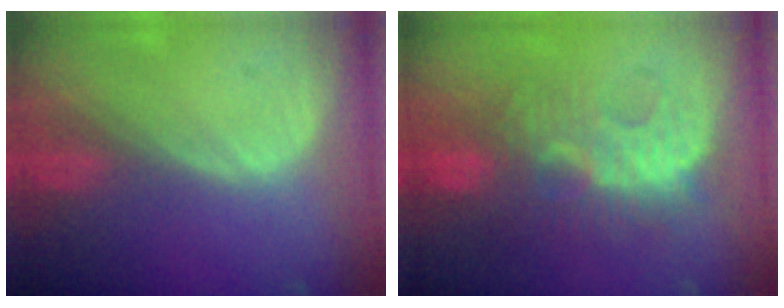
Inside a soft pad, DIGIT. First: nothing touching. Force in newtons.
{"total": 9.2, "press": 9.0, "slide": 1.9}